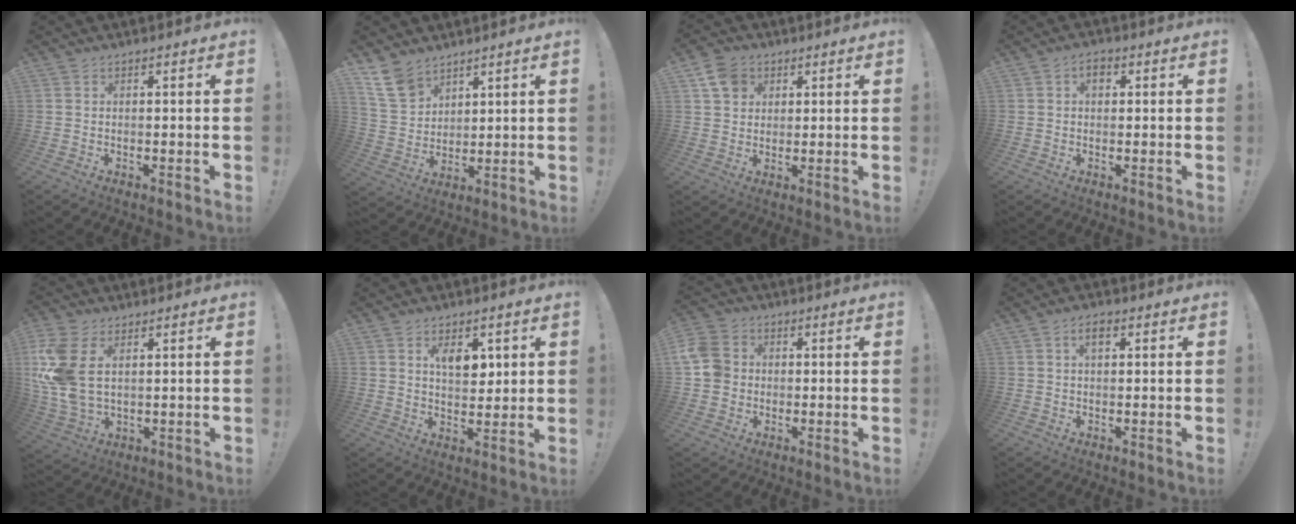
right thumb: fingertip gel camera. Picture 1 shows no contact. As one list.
[{"total": 11.8, "force": [8.0, 7.5, 4.3], "torque": [-0.083, -0.039, 0.162]}, {"total": 7.6, "force": [3.6, 6.1, 3.0], "torque": [-0.043, -0.012, 0.072]}, {"total": 3.4, "force": [0.9, 2.2, 2.4], "torque": [-0.034, 0.003, 0.014]}, {"total": 13.8, "force": [3.6, 8.3, 10.5], "torque": [-0.228, -0.014, 0.071]}, {"total": 7.1, "force": [3.2, 4.0, 4.8], "torque": [-0.069, -0.011, 0.054]}, {"total": 9.5, "force": [0.4, 8.5, 4.1], "torque": [-0.075, 0.011, 0.013]}, {"total": 2.9, "force": [1.2, 1.4, 2.3], "torque": [-0.035, 0.001, 0.016]}]